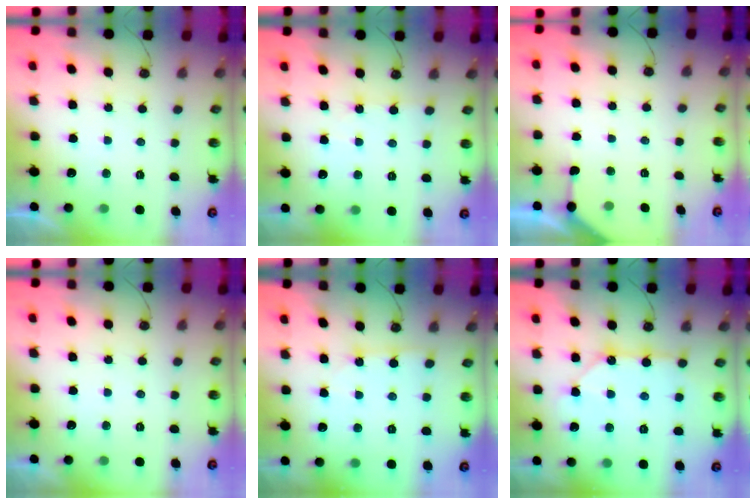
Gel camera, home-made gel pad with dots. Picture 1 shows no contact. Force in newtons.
{"total": 1.6, "press": 1.5, "slide": 0.3}
{"total": 2.7, "press": 2.7, "slide": 0.4}
{"total": 0.0}
{"total": 2.6, "press": 2.6, "slide": 0.3}
{"total": 12.0, "press": 12.0, "slide": 1.0}